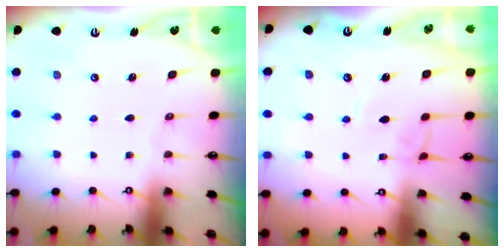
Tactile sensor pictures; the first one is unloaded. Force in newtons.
{"total": 2.7, "press": 2.7, "slide": 0.2}